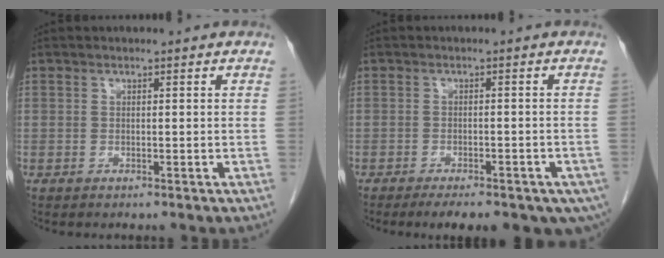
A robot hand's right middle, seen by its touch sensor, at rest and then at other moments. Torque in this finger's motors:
{"motor_torque": [1.14, -1.00, 0.20, 0.05]}